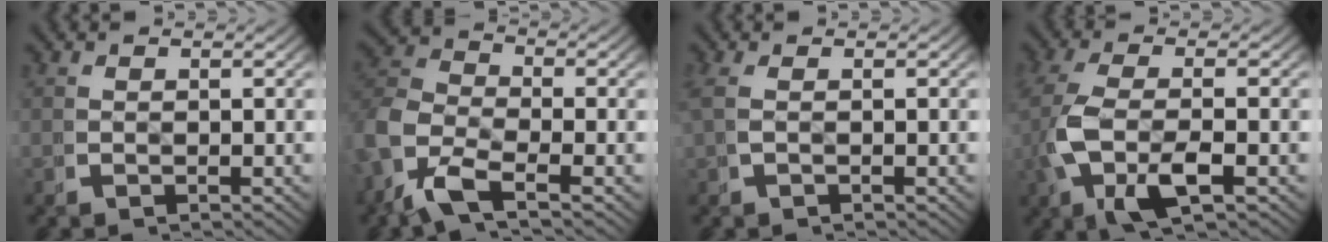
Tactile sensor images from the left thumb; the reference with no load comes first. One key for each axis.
{"total": 7.2, "fx": -1.4, "fy": 4.9, "fz": 5.1, "tx": -0.122, "ty": -0.020, "tz": -0.029}
{"total": 1.1, "fx": 0.1, "fy": -0.2, "fz": 1.0, "tx": -0.034, "ty": 0.003, "tz": 0.007}
{"total": 7.0, "fx": -0.6, "fy": 3.3, "fz": 6.1, "tx": -0.161, "ty": -0.019, "tz": 0.001}